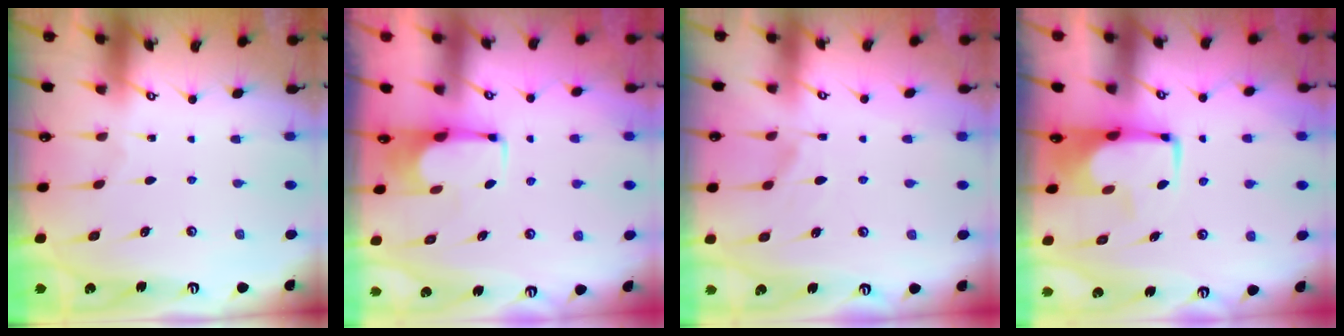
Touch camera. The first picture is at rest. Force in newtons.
{"total": 1.8, "press": 1.6, "slide": 0.9}
{"total": 1.5, "press": 0.9, "slide": 1.2}
{"total": 0.8, "press": 0.5, "slide": 0.6}